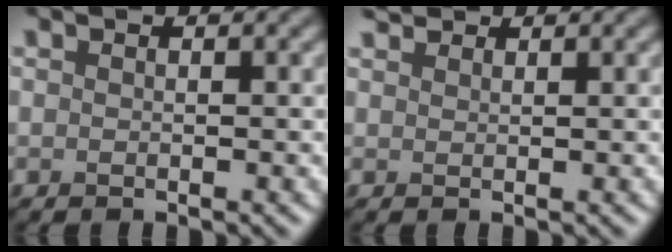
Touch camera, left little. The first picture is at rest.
{"total": 1.4, "force": [1.4, 0.3, 0.2], "torque": [-0.006, 0.005, 0.027]}